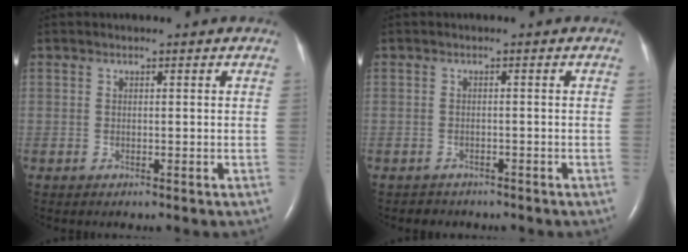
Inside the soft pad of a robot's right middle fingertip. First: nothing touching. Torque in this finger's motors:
{"motor_torque": [0.18, -0.15, -0.04, 0.00]}